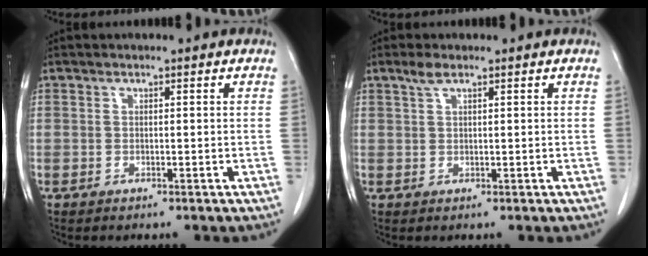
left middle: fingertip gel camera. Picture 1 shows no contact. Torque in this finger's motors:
{"motor_torque": [0.56, -0.48, -0.02, 0.00]}